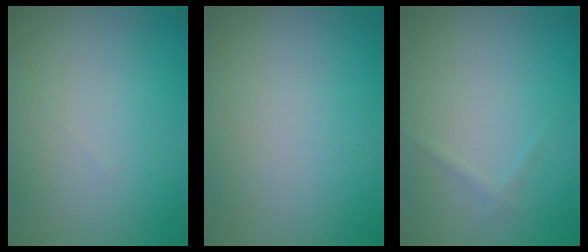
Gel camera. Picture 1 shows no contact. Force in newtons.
{"total": 0.0}
{"total": 0.7, "press": 0.7, "slide": 0.1}